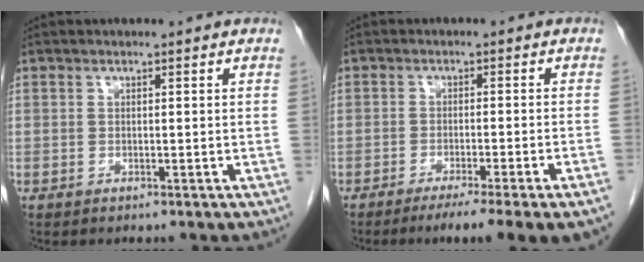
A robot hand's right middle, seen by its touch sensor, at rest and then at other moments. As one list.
[{"total": 12.3, "force": [-9.2, -0.6, 8.2], "torque": [-0.076, -0.021, -0.127]}]